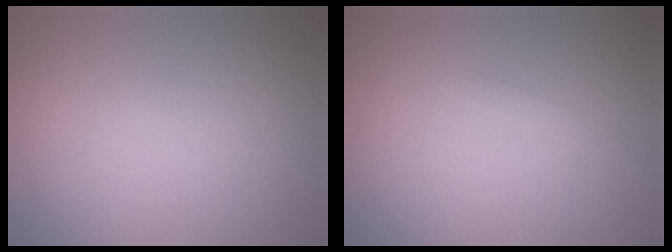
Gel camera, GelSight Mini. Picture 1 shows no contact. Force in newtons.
{"total": 0.5, "press": 0.5, "slide": 0.1}